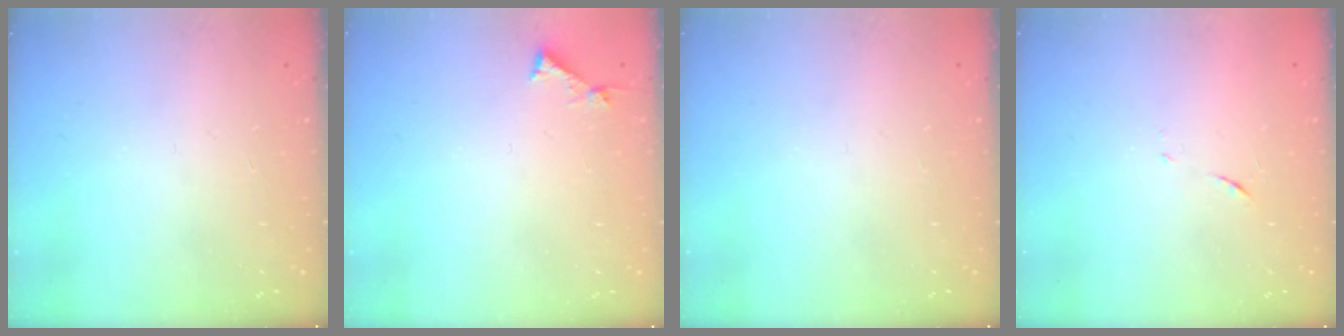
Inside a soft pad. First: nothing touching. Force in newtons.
{"total": 3.1, "press": 3.1, "slide": 0.3}
{"total": 0.0}
{"total": 6.7, "press": 6.6, "slide": 0.6}